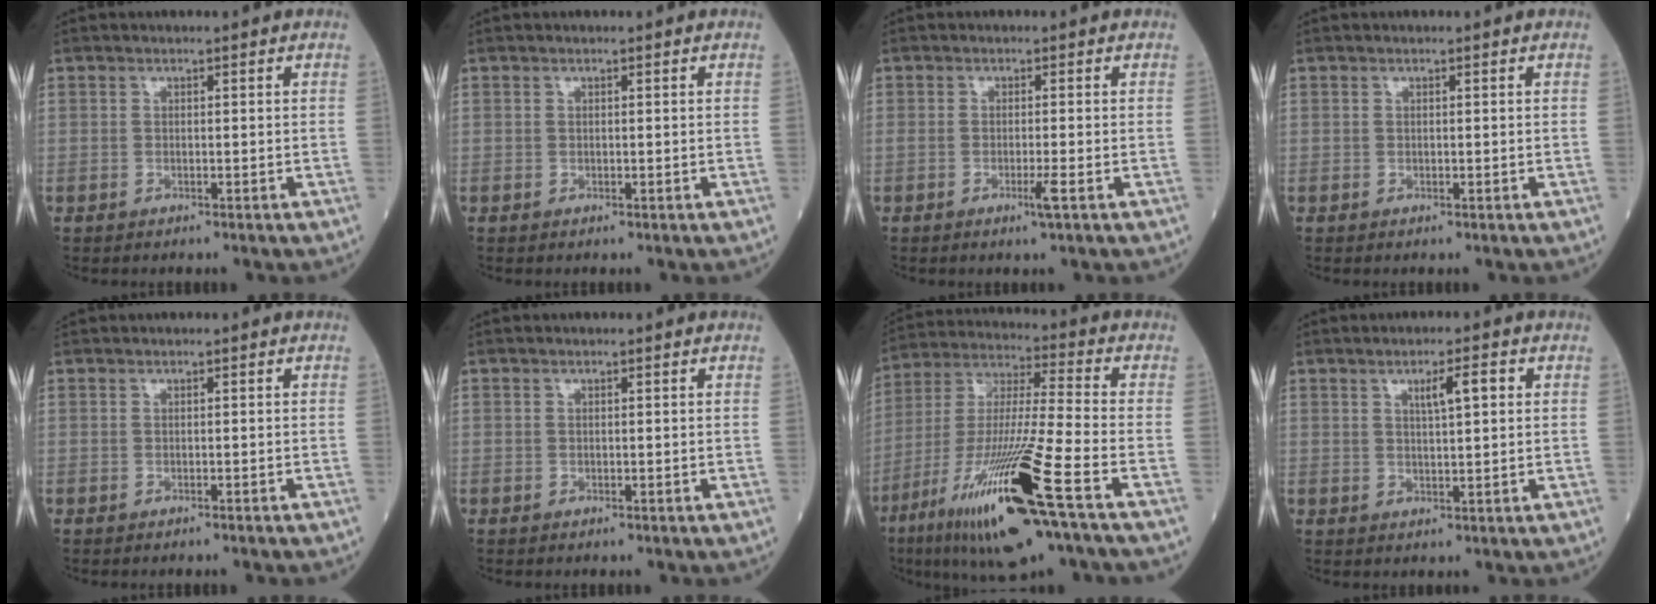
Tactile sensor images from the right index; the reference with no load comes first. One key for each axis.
{"total": 0.0}
{"total": 2.0, "fx": -0.9, "fy": -0.4, "fz": 1.8, "tx": -0.033, "ty": -0.006, "tz": -0.017}
{"total": 0.0}
{"total": 0.9, "fx": -0.8, "fy": 0.1, "fz": 0.5, "tx": -0.011, "ty": 0.002, "tz": -0.005}
{"total": 0.0}
{"total": 20.8, "fx": -10.2, "fy": 0.7, "fz": 18.1, "tx": -0.363, "ty": -0.046, "tz": -0.188}
{"total": 3.8, "fx": 1.4, "fy": 0.5, "fz": 3.5, "tx": -0.058, "ty": 0.005, "tz": 0.024}